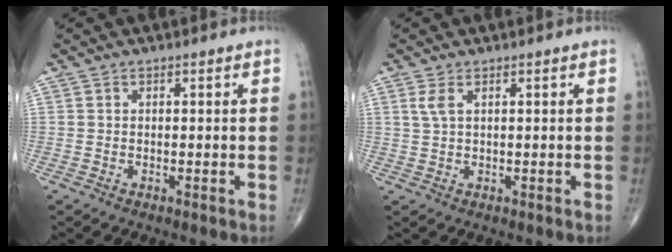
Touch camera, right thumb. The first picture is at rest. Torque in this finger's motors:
{"motor_torque": [-0.56, 0.00, 0.09, 0.00, 0.09]}